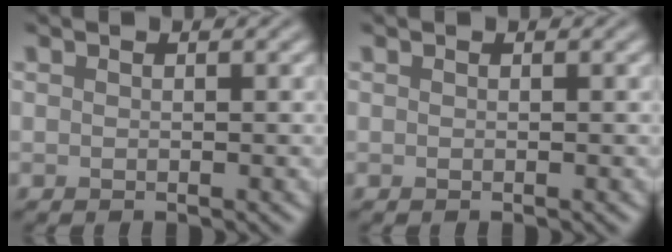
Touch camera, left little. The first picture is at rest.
{"total": 0.0}